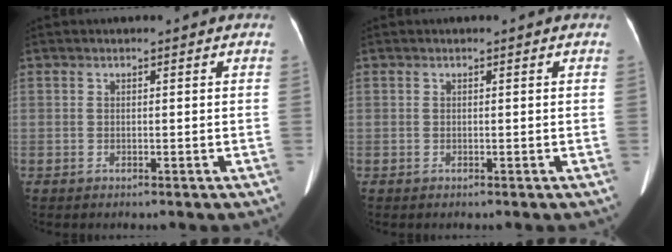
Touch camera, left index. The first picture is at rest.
{"total": 0.0}